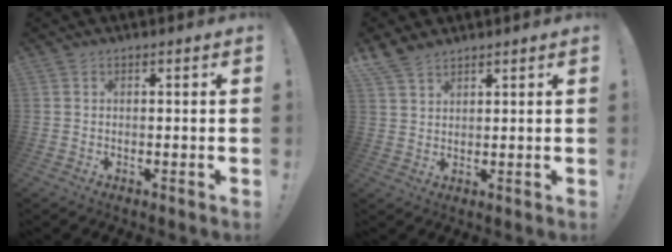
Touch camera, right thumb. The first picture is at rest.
{"total": 5.1, "force": [4.3, 2.1, 1.8], "torque": [-0.042, -0.019, 0.085]}